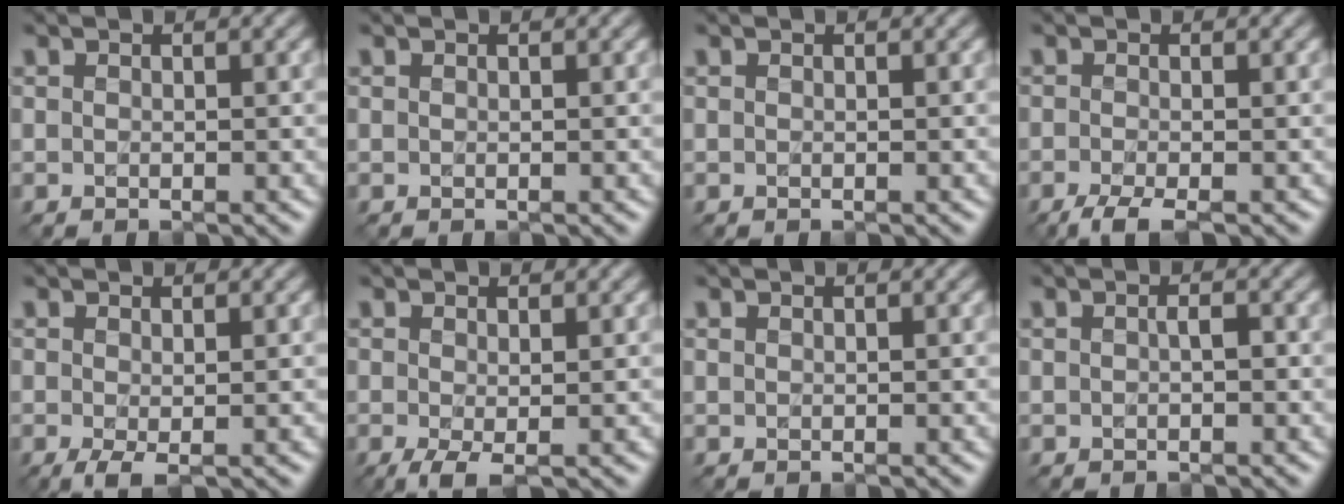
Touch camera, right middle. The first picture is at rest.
{"total": 0.0}
{"total": 0.0}
{"total": 2.7, "force": [-1.9, 0.5, 1.9], "torque": [-0.036, -0.006, -0.043]}
{"total": 1.8, "force": [-0.5, 0.3, 1.6], "torque": [-0.035, -0.007, -0.012]}
{"total": 2.2, "force": [-0.8, 0.5, 2.0], "torque": [-0.044, -0.006, -0.017]}
{"total": 0.0}
{"total": 0.9, "force": [-0.1, 0.1, 0.8], "torque": [-0.012, 0.002, 0.000]}